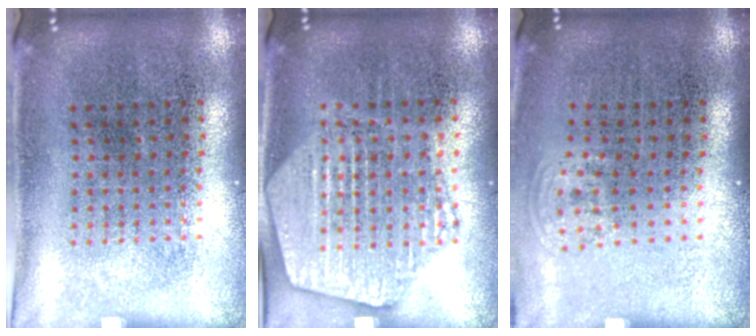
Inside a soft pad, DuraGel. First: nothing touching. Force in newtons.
{"total": 1.8, "press": 1.8, "slide": 0.2}
{"total": 0.8, "press": 0.6, "slide": 0.5}